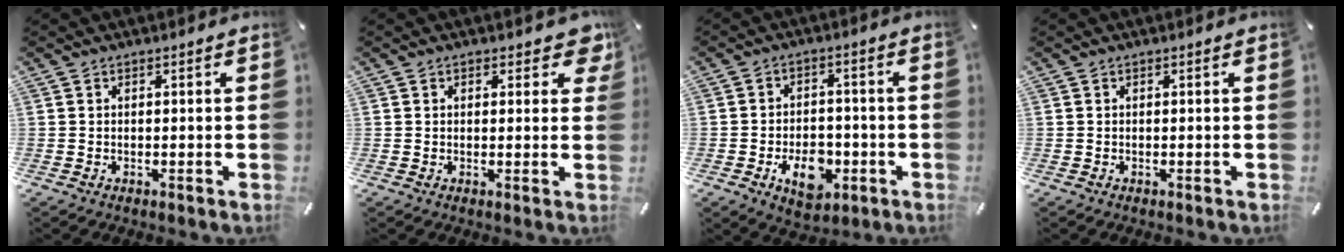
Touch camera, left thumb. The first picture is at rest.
{"total": 4.4, "force": [2.2, 2.6, 2.8], "torque": [-0.020, -0.007, 0.031]}
{"total": 9.9, "force": [-3.7, 6.5, 6.5], "torque": [-0.098, 0.007, -0.063]}
{"total": 0.0}